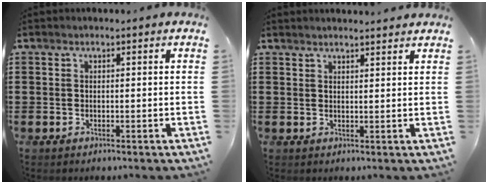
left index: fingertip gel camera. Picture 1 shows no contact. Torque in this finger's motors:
{"motor_torque": [0.89, -0.93, -0.05, -0.01]}